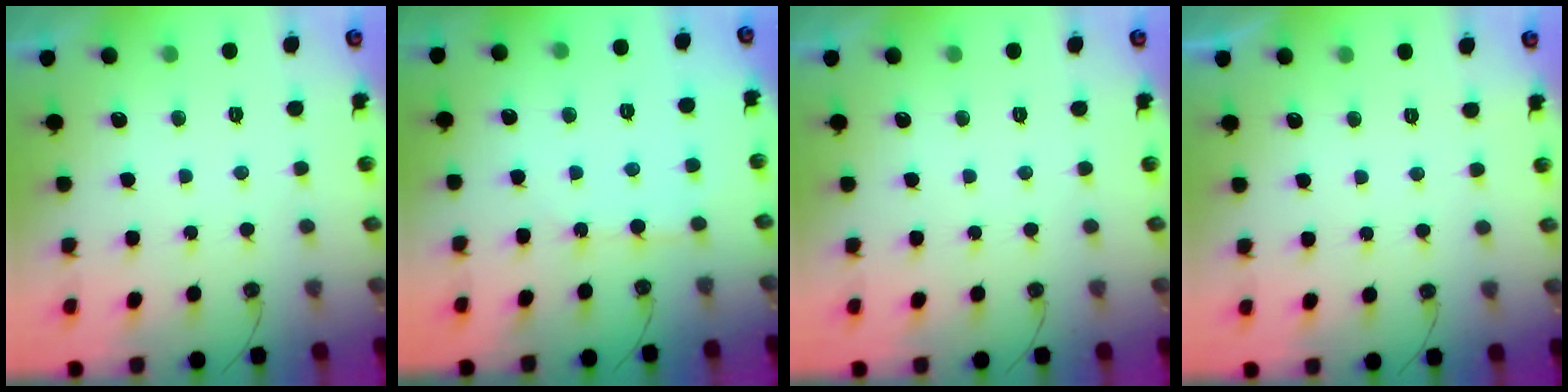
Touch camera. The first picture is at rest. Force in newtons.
{"total": 3.6, "press": 3.5, "slide": 0.5}
{"total": 0.0}
{"total": 0.0}